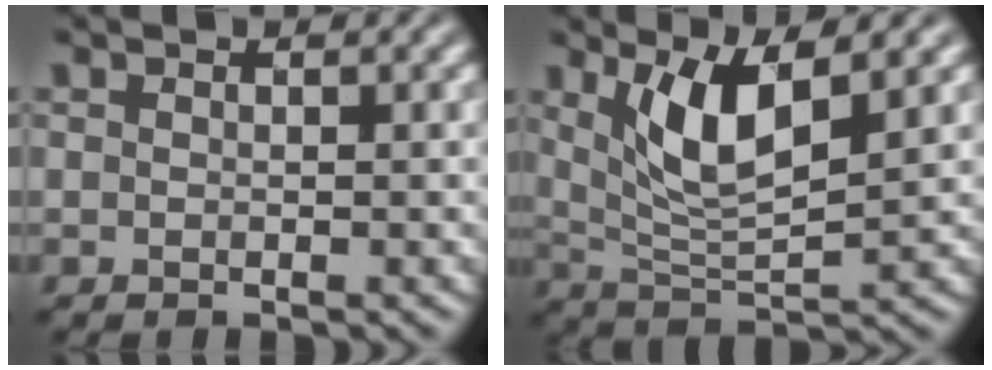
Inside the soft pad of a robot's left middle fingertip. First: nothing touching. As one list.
[{"total": 5.5, "force": [2.1, 1.7, 4.8], "torque": [-0.103, -0.010, 0.047]}]